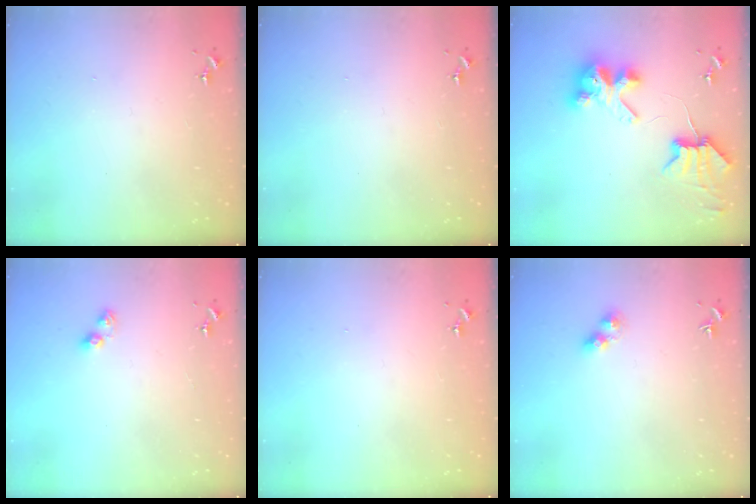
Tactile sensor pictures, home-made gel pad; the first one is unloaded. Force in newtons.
{"total": 0.0}
{"total": 8.1, "press": 8.1, "slide": 1.2}
{"total": 5.3, "press": 5.2, "slide": 0.8}
{"total": 0.0}
{"total": 5.7, "press": 5.7, "slide": 0.2}